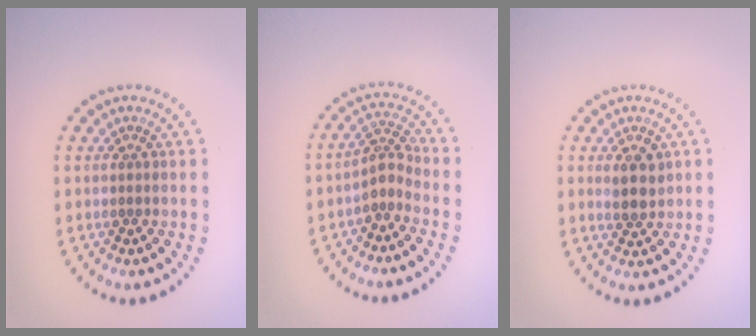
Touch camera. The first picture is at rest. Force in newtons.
{"total": 2.3, "press": 1.6, "slide": 1.6}
{"total": 2.4, "press": 2.2, "slide": 0.8}